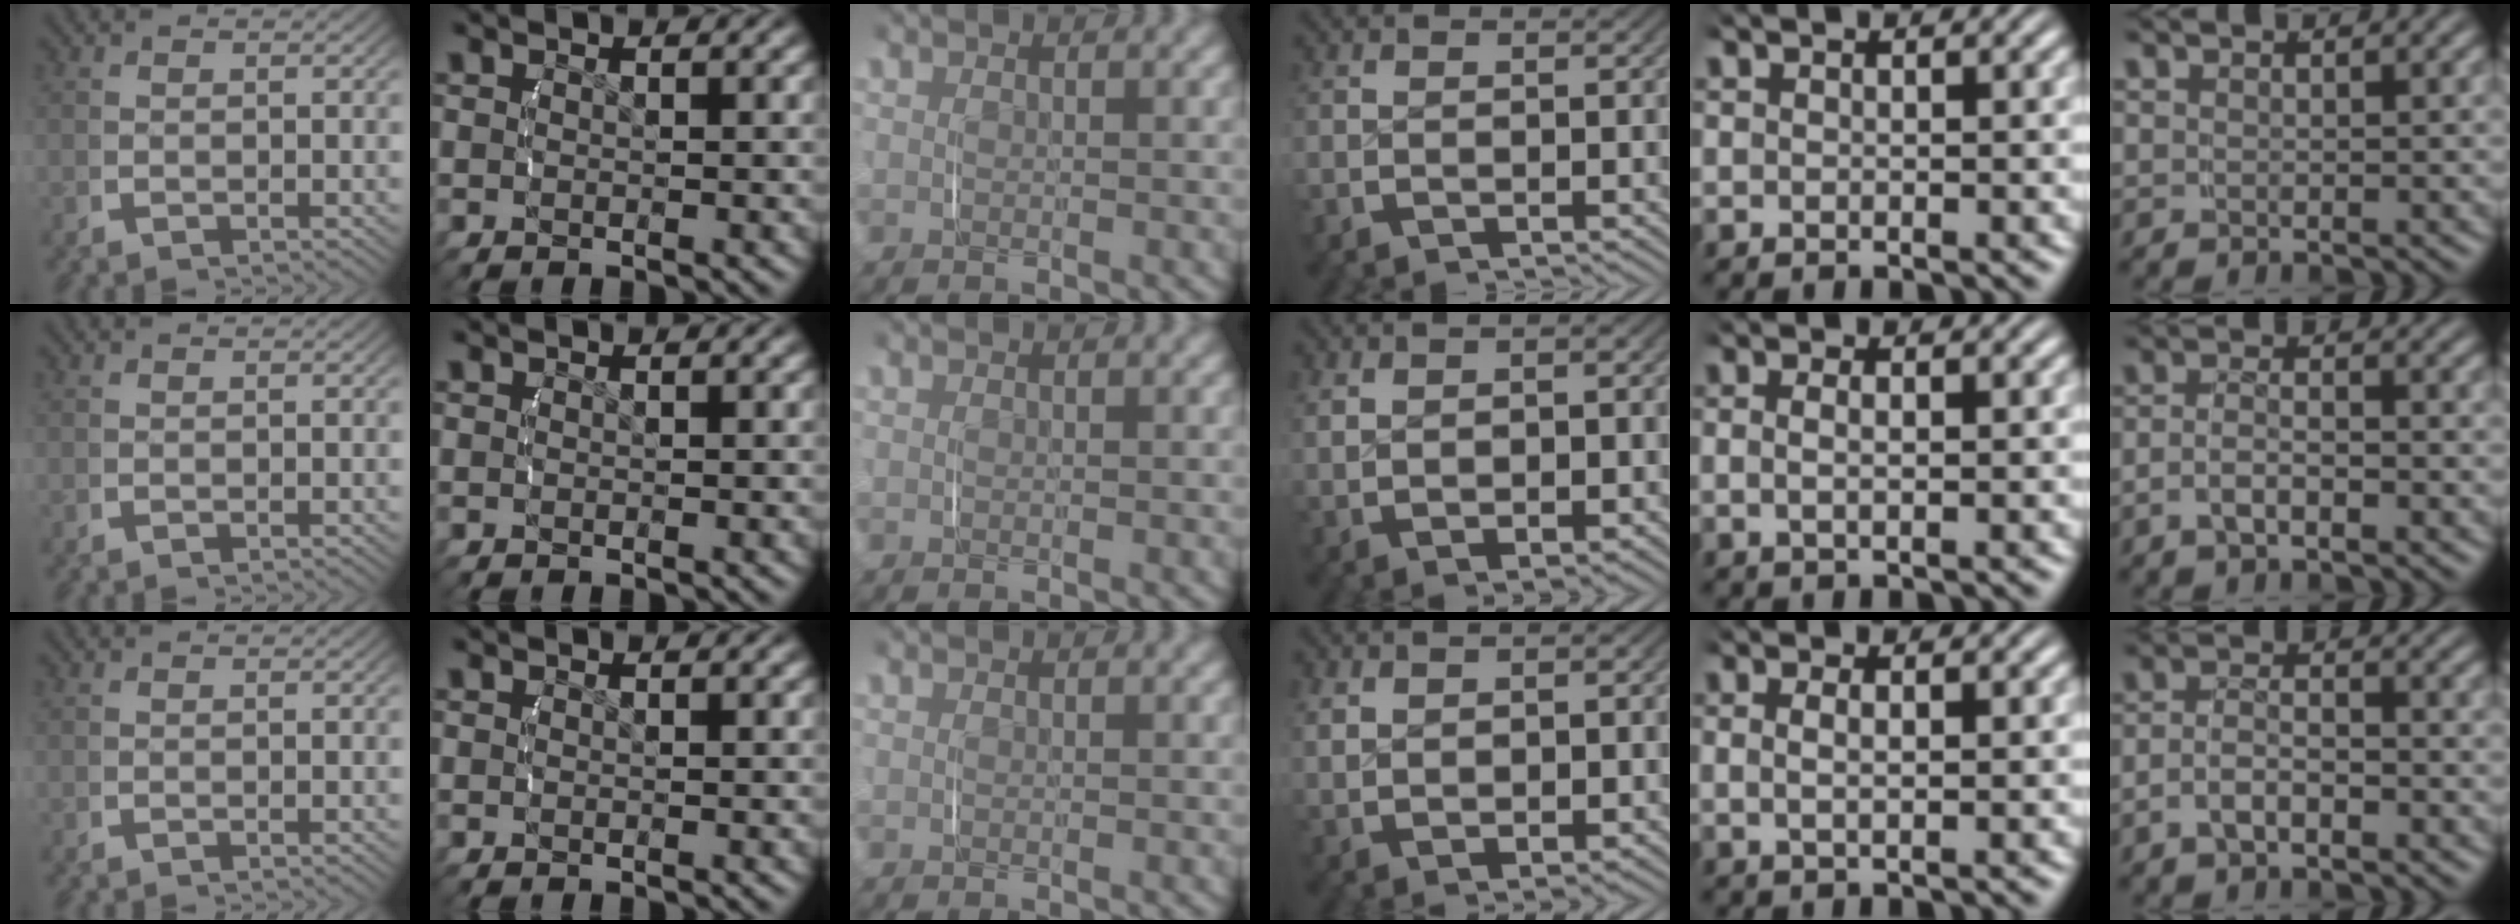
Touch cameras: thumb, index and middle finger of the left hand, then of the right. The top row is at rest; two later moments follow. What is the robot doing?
{"motion": "lift_and_place", "object": "scarf"}